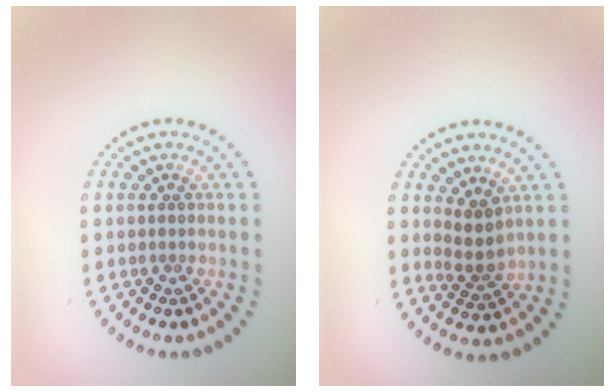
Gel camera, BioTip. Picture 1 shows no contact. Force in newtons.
{"total": 2.4, "press": 2.0, "slide": 1.4}